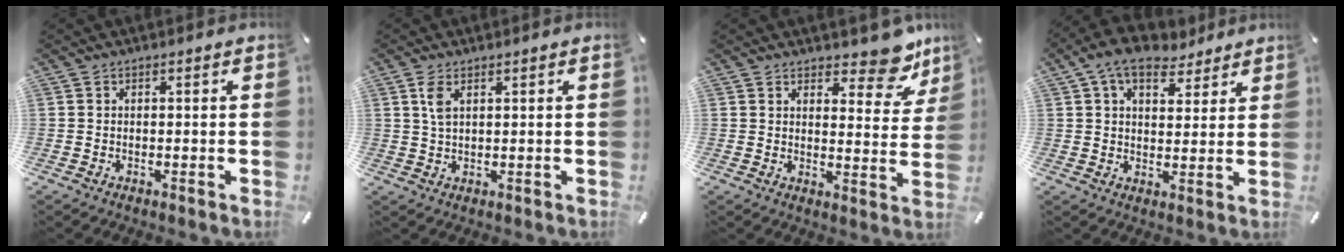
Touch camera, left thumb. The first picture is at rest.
{"total": 3.6, "force": [1.5, 1.4, 2.9], "torque": [-0.064, 0.004, 0.025]}
{"total": 10.5, "force": [8.2, 4.6, 4.8], "torque": [-0.041, -0.065, 0.141]}
{"total": 10.2, "force": [6.9, 5.6, 5.0], "torque": [-0.086, -0.027, 0.124]}